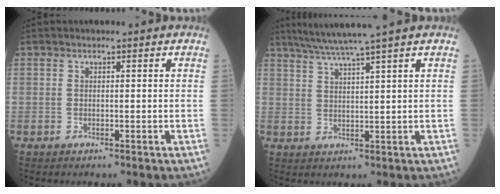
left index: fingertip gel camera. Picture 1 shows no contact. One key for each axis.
{"total": 6.8, "fx": 5.5, "fy": -1.8, "fz": 3.6, "tx": -0.061, "ty": 0.011, "tz": 0.097}